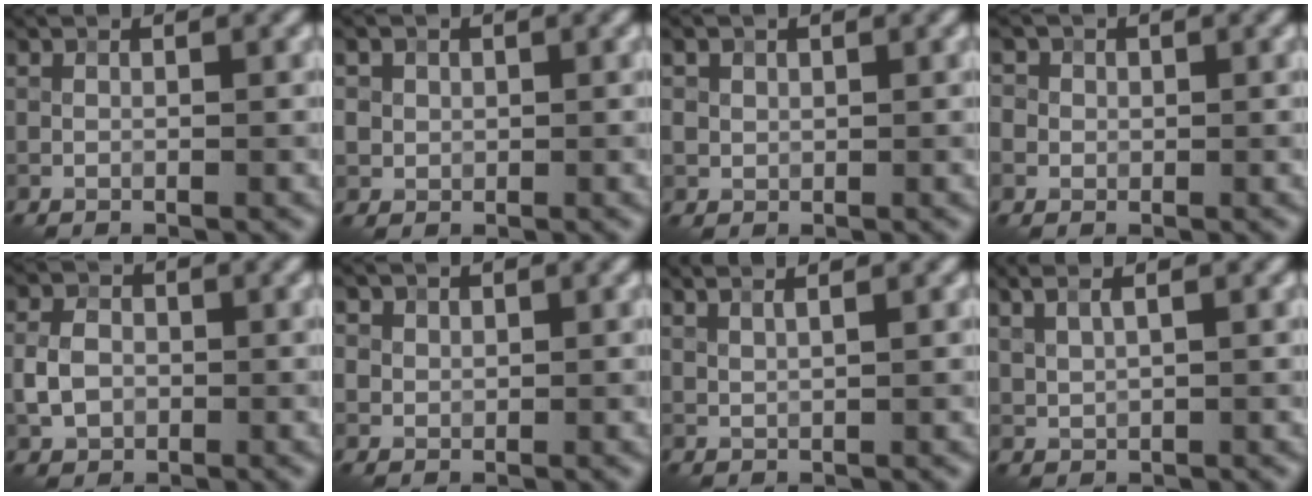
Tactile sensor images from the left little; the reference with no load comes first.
{"total": 2.5, "force": [0.7, 2.3, 0.8], "torque": [-0.011, 0.005, 0.015]}
{"total": 1.8, "force": [0.5, 1.6, 0.6], "torque": [-0.012, -0.003, 0.011]}
{"total": 3.5, "force": [0.5, 3.2, 1.2], "torque": [-0.006, 0.022, -0.013]}
{"total": 3.1, "force": [-0.6, 2.4, 1.8], "torque": [-0.034, 0.002, -0.014]}
{"total": 2.7, "force": [1.3, 2.2, 1.0], "torque": [-0.022, 0.005, 0.026]}
{"total": 3.3, "force": [2.3, 1.3, 2.1], "torque": [-0.024, 0.029, 0.012]}
{"total": 3.1, "force": [2.0, 1.2, 2.1], "torque": [-0.042, 0.015, 0.026]}